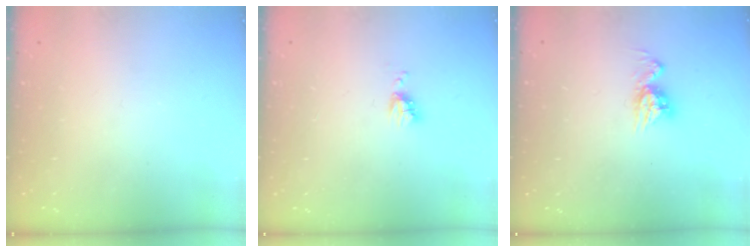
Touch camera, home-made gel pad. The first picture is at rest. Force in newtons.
{"total": 4.1, "press": 4.0, "slide": 0.5}
{"total": 8.0, "press": 8.0, "slide": 0.7}